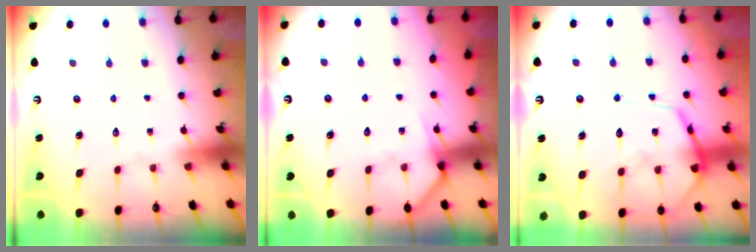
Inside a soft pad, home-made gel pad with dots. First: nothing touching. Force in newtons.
{"total": 5.7, "press": 5.6, "slide": 0.6}
{"total": 14.6, "press": 14.5, "slide": 1.2}